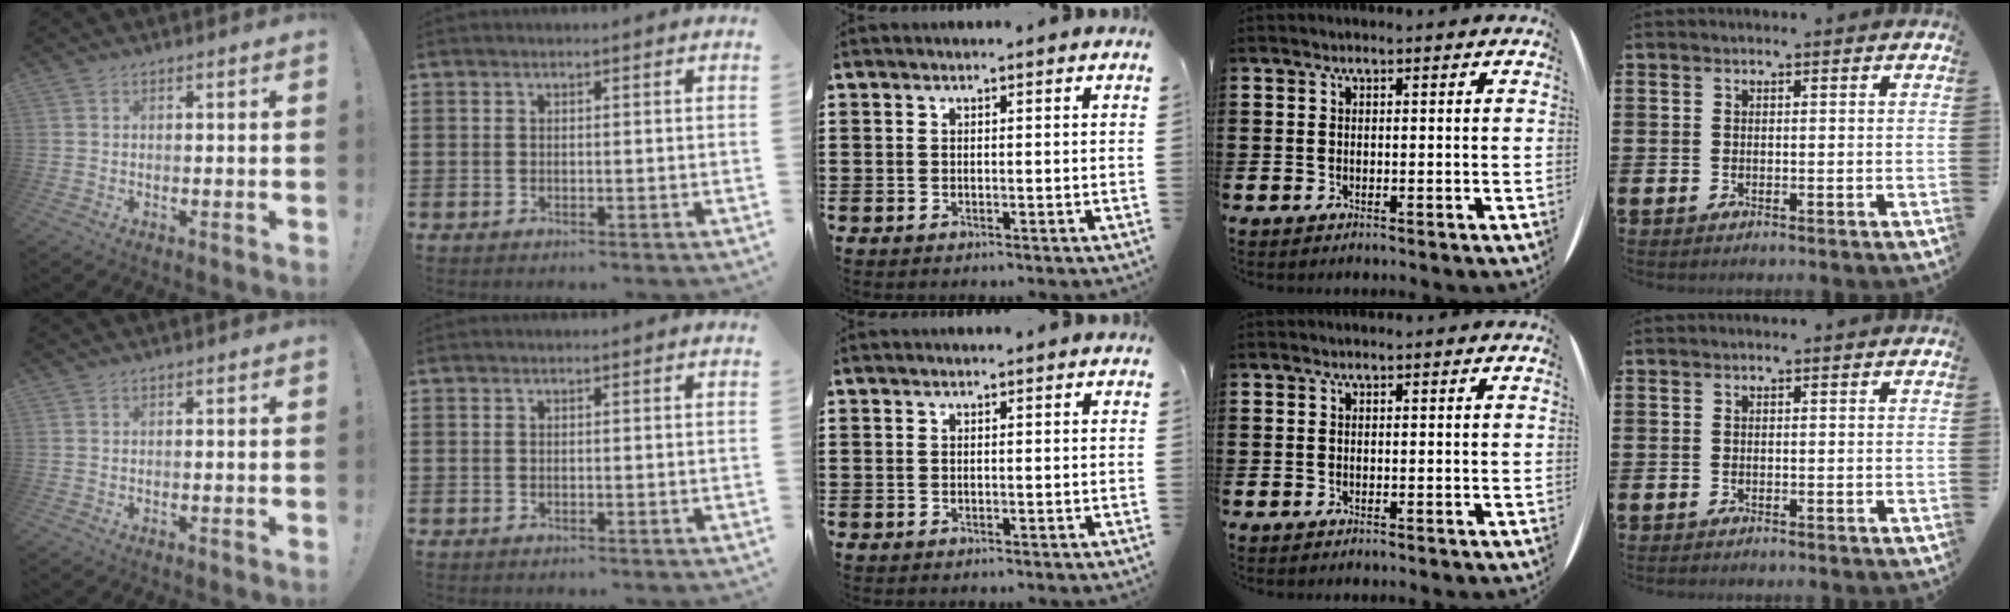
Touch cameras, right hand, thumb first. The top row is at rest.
{}